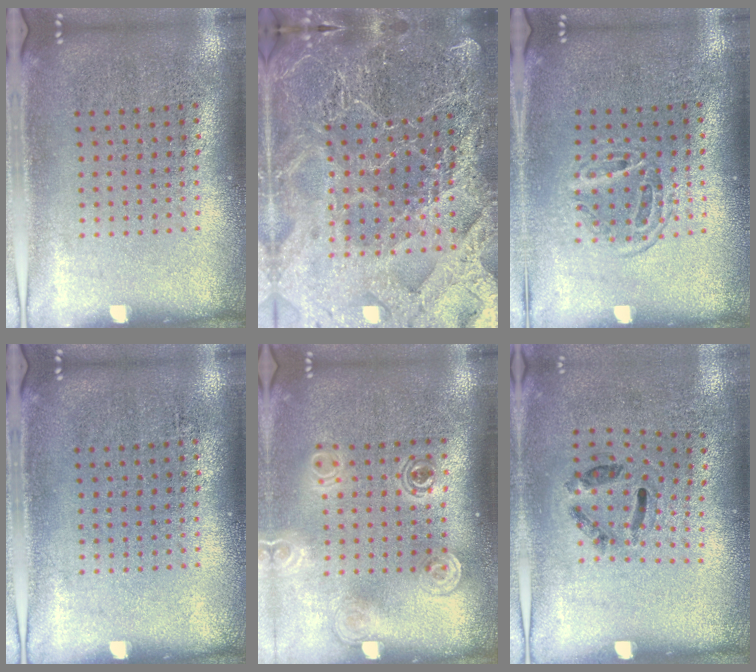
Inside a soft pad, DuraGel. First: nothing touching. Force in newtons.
{"total": 5.0, "press": 4.6, "slide": 2.0}
{"total": 1.3, "press": 1.1, "slide": 0.7}
{"total": 0.0}
{"total": 1.7, "press": 1.4, "slide": 1.0}
{"total": 1.3, "press": 0.6, "slide": 1.1}